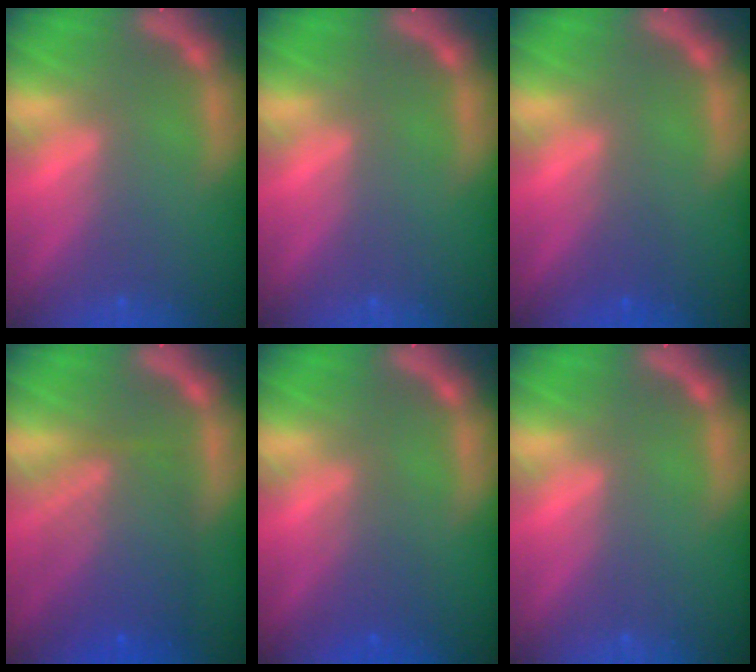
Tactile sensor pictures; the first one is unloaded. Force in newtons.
{"total": 0.0}
{"total": 1.4}
{"total": 7.6}
{"total": 2.5}
{"total": 0.0}